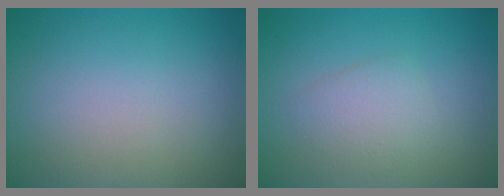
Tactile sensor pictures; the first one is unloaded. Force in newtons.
{"total": 2.1, "press": 2.1, "slide": 0.2}